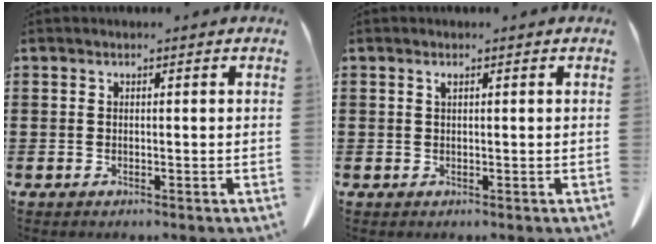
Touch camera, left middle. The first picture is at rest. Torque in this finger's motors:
{"motor_torque": [-1.00, 1.14, -0.46, -0.17]}